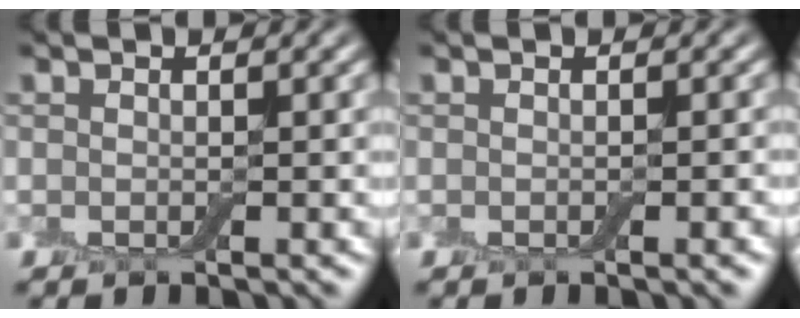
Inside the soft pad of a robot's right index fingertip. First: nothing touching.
{"total": 1.0, "force": [-0.5, 0.0, 0.9], "torque": [-0.009, -0.001, -0.005]}